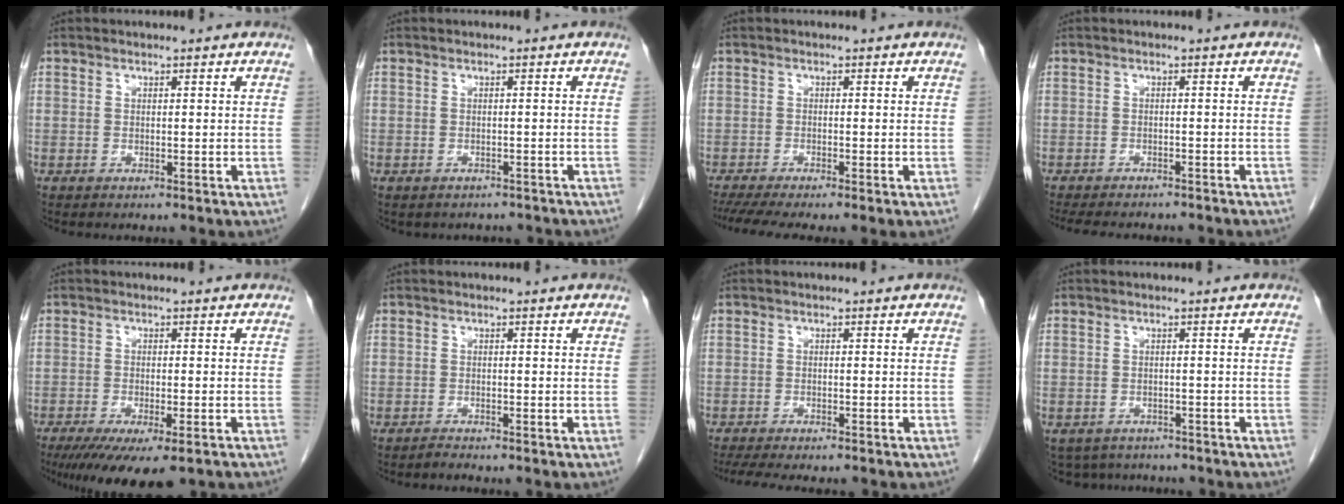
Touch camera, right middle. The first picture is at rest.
{"total": 3.6, "force": [-3.1, 1.7, 0.5], "torque": [-0.006, 0.007, -0.036]}
{"total": 6.6, "force": [-5.2, 0.2, 4.1], "torque": [-0.061, -0.011, -0.085]}
{"total": 11.8, "force": [-10.4, 2.8, 4.8], "torque": [-0.075, -0.010, -0.131]}
{"total": 10.2, "force": [-7.0, 2.1, 7.2], "torque": [-0.107, -0.024, -0.107]}
{"total": 0.8, "force": [-0.8, -0.2, 0.1], "torque": [-0.002, -0.002, -0.014]}
{"total": 8.6, "force": [-7.4, 1.3, 4.3], "torque": [-0.063, -0.011, -0.108]}
{"total": 6.6, "force": [-5.7, 3.1, 1.0], "torque": [-0.013, 0.000, -0.073]}